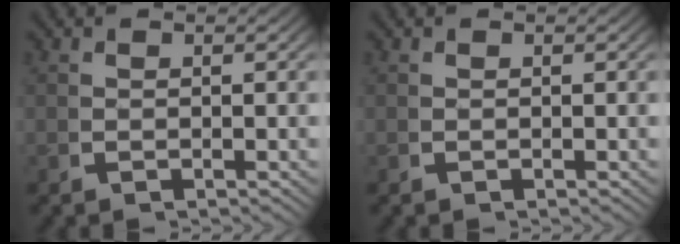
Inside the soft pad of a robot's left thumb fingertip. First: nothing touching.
{"total": 0.0}